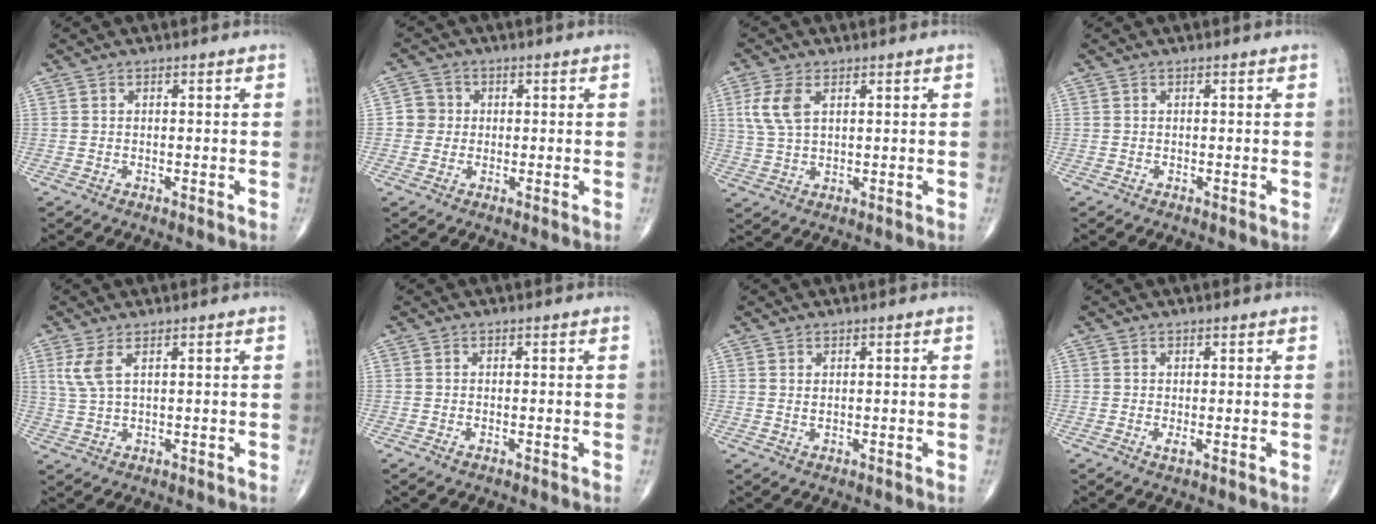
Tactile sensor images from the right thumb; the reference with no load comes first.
{"total": 3.6, "force": [0.1, 3.6, 0.6], "torque": [0.015, 0.008, -0.004]}
{"total": 6.4, "force": [2.2, 3.4, 4.9], "torque": [-0.114, 0.002, 0.048]}
{"total": 0.0}
{"total": 4.2, "force": [1.8, 1.3, 3.5], "torque": [-0.090, -0.002, 0.047]}
{"total": 0.6, "force": [-0.3, 0.1, 0.4], "torque": [-0.008, -0.001, -0.006]}
{"total": 0.8, "force": [0.5, 0.3, 0.6], "torque": [-0.011, -0.002, 0.011]}
{"total": 1.1, "force": [-0.1, 0.2, 1.1], "torque": [-0.020, -0.005, -0.001]}